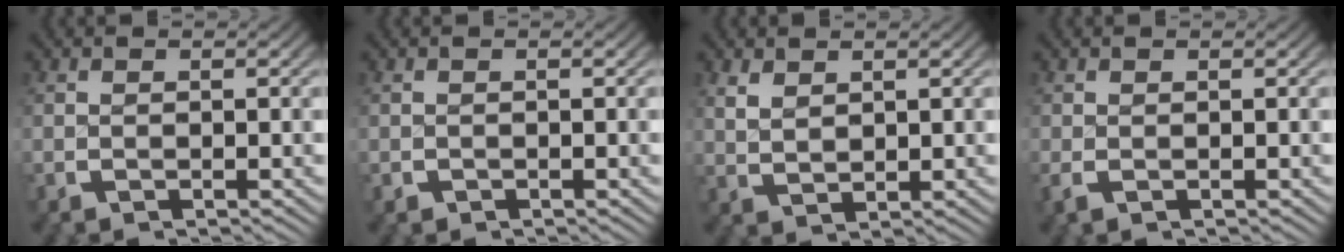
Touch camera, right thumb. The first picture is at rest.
{"total": 0.8, "force": [-0.4, 0.6, 0.0], "torque": [-0.001, -0.005, -0.004]}
{"total": 2.3, "force": [1.4, 1.4, 1.2], "torque": [-0.017, -0.003, 0.035]}
{"total": 0.7, "force": [-0.2, 0.5, 0.5], "torque": [-0.012, -0.003, -0.002]}